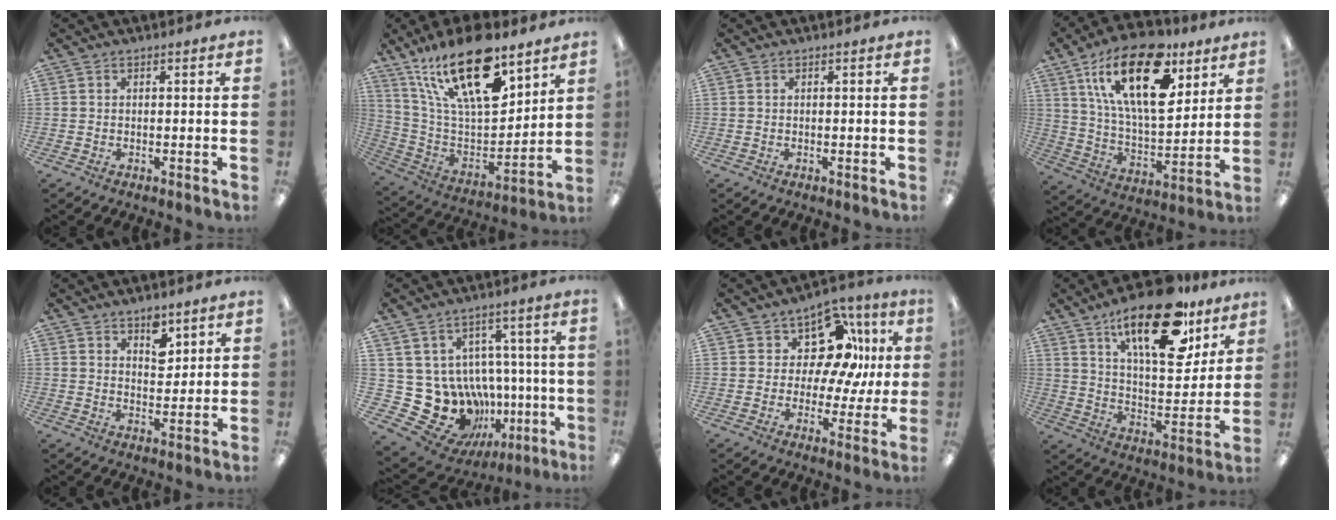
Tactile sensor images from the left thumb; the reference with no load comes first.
{"total": 24.7, "force": [15.5, 9.6, 16.6], "torque": [-0.307, -0.083, 0.265]}
{"total": 0.0}
{"total": 24.0, "force": [12.8, 10.7, 17.2], "torque": [-0.301, -0.053, 0.212]}
{"total": 5.5, "force": [4.1, 3.0, 2.2], "torque": [-0.006, -0.025, 0.067]}
{"total": 18.2, "force": [-2.8, 16.3, 7.5], "torque": [-0.159, -0.012, 0.007]}
{"total": 13.8, "force": [5.3, 9.2, 8.8], "torque": [-0.140, -0.016, 0.103]}
{"total": 22.7, "force": [14.8, 9.1, 14.6], "torque": [-0.222, -0.075, 0.245]}